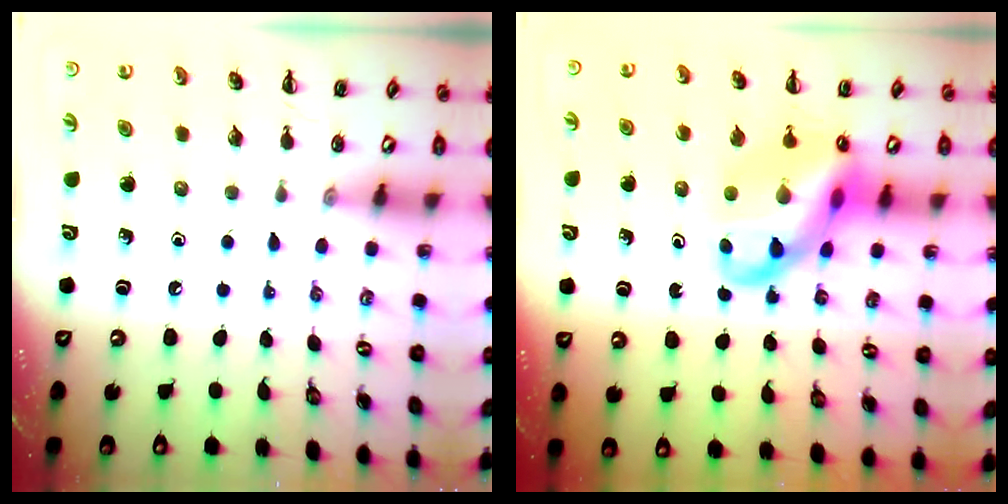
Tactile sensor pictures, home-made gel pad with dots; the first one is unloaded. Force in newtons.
{"total": 14.8, "press": 14.3, "slide": 3.8}